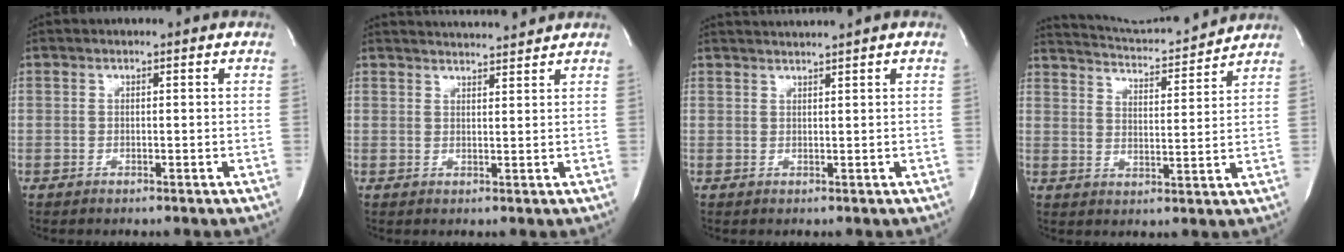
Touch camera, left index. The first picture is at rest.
{"total": 6.1, "force": [5.9, -0.2, 1.4], "torque": [-0.028, 0.009, 0.080]}
{"total": 2.1, "force": [1.7, -1.2, 0.5], "torque": [-0.004, 0.000, 0.035]}
{"total": 11.9, "force": [11.6, -0.3, 2.8], "torque": [-0.057, -0.006, 0.171]}